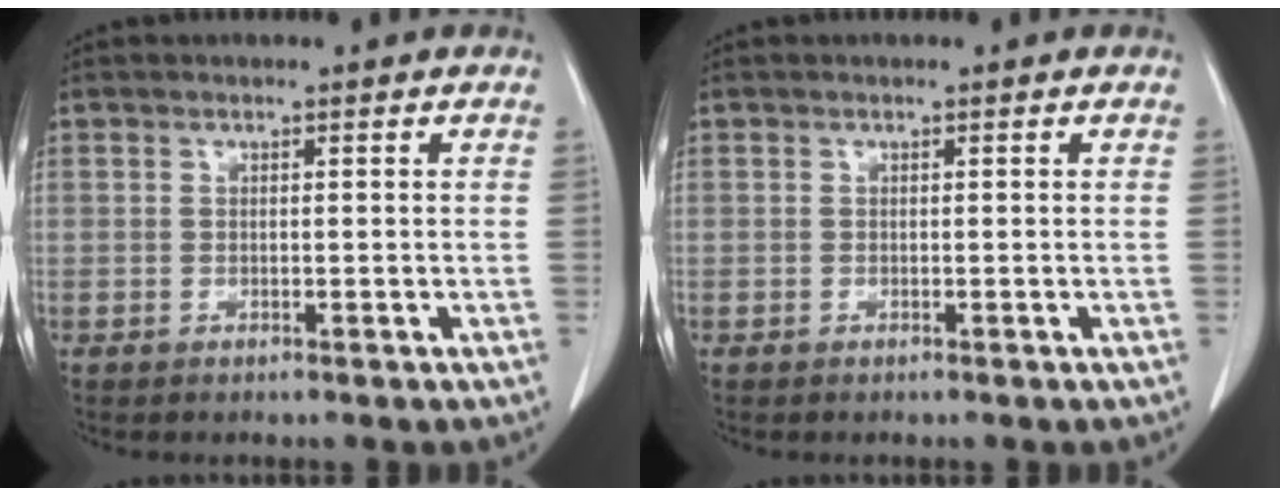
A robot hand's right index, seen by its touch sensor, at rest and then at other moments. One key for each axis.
{"total": 0.0}